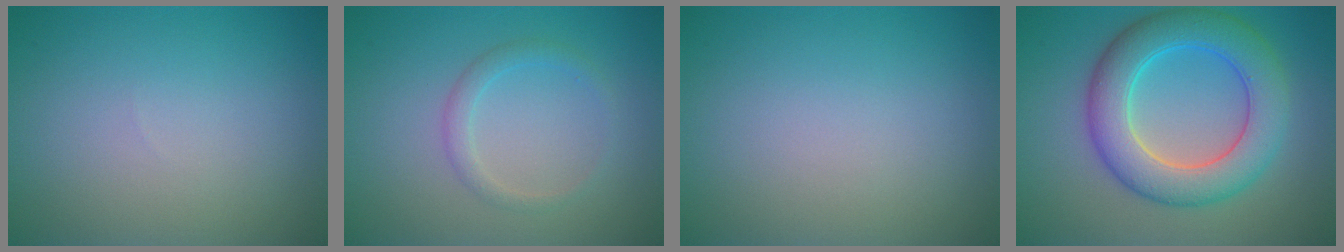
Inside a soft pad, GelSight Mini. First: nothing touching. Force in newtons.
{"total": 1.5, "press": 1.5, "slide": 0.0}
{"total": 0.0}
{"total": 7.4, "press": 7.4, "slide": 0.1}